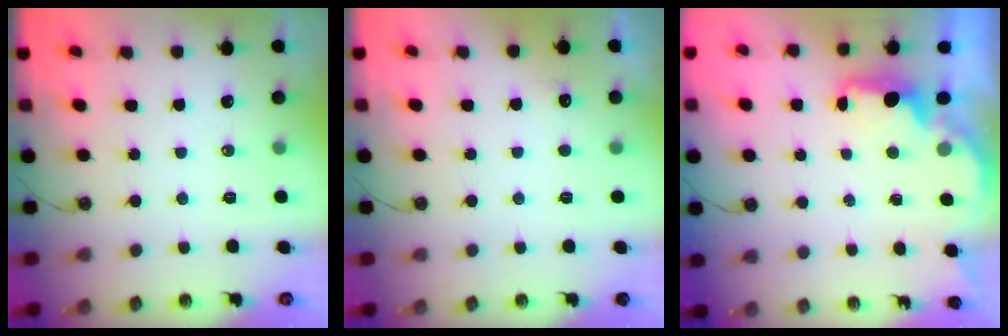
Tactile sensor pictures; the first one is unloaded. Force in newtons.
{"total": 3.6, "press": 3.4, "slide": 1.3}
{"total": 2.2, "press": 2.1, "slide": 0.8}